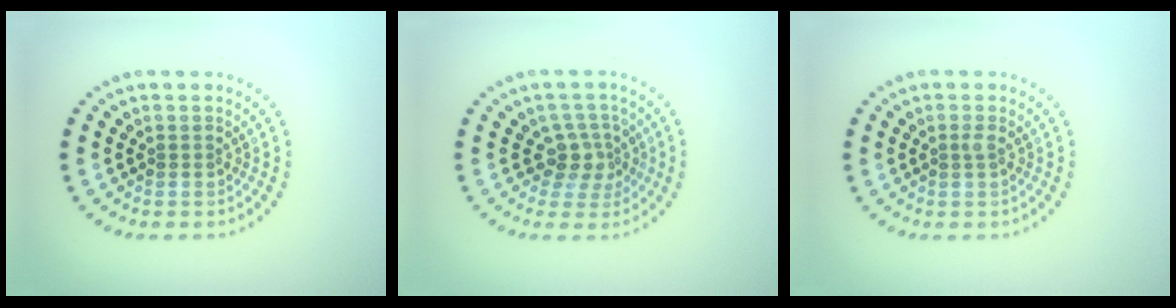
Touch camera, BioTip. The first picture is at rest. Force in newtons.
{"total": 2.6, "press": 2.1, "slide": 1.5}
{"total": 0.6, "press": 0.5, "slide": 0.3}